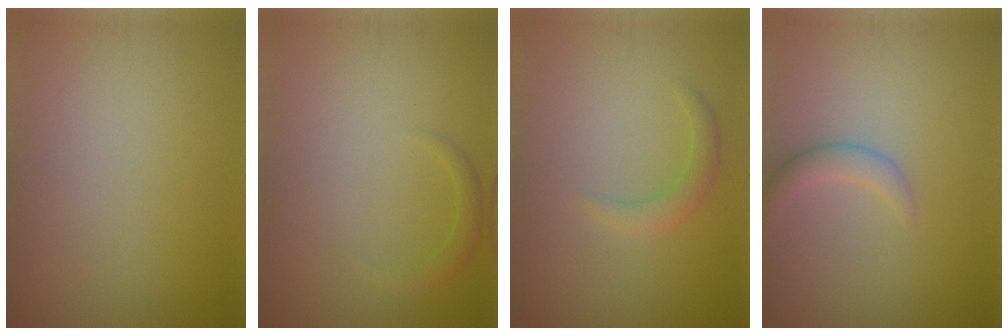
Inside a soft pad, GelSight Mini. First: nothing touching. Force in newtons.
{"total": 1.2, "press": 1.2, "slide": 0.1}
{"total": 1.7, "press": 1.7, "slide": 0.1}
{"total": 1.9, "press": 1.9, "slide": 0.0}